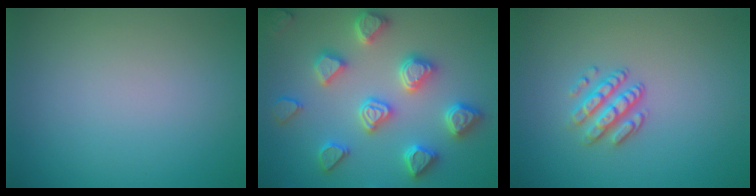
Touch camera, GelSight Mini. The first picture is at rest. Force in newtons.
{"total": 5.4, "press": 5.3, "slide": 1.2}
{"total": 2.9, "press": 2.3, "slide": 1.6}